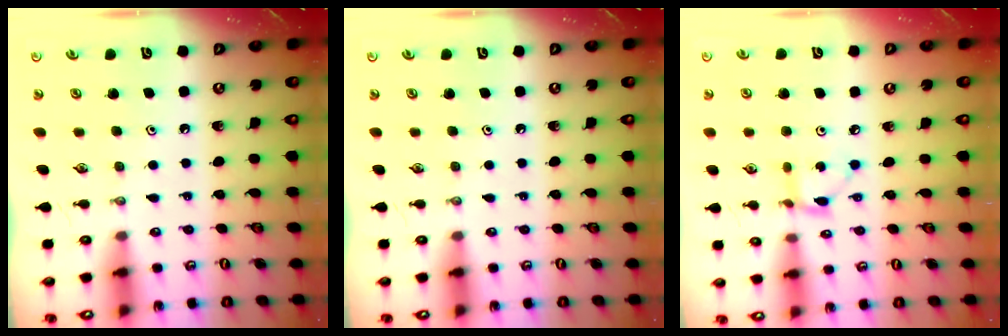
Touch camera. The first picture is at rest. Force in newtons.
{"total": 0.0}
{"total": 2.8, "press": 2.8, "slide": 0.1}